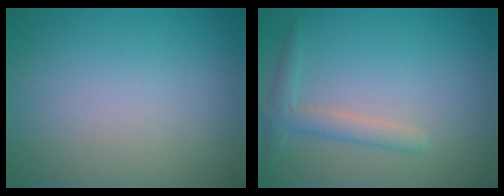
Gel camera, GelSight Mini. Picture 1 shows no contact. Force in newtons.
{"total": 2.1, "press": 2.1, "slide": 0.0}